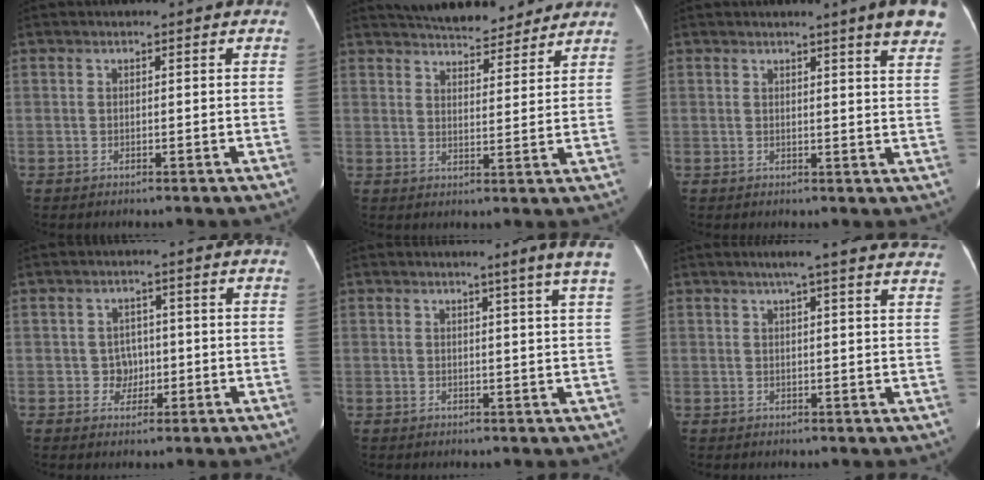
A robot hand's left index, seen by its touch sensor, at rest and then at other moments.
{"total": 12.8, "force": [11.7, 3.1, 4.1], "torque": [-0.051, 0.013, 0.161]}
{"total": 6.7, "force": [5.0, -0.1, 4.4], "torque": [-0.047, -0.011, 0.045]}
{"total": 2.6, "force": [-0.2, 2.5, 0.6], "torque": [-0.006, 0.007, 0.001]}
{"total": 4.4, "force": [3.2, -1.3, 2.7], "torque": [-0.037, -0.013, 0.033]}
{"total": 14.8, "force": [12.8, 0.5, 7.5], "torque": [-0.097, 0.011, 0.144]}